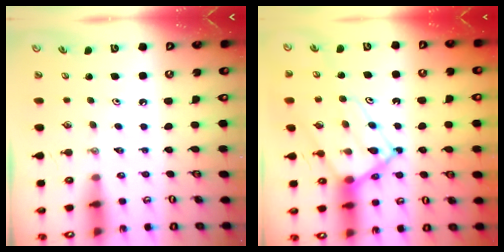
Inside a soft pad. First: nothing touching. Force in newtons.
{"total": 17.2, "press": 17.0, "slide": 2.5}